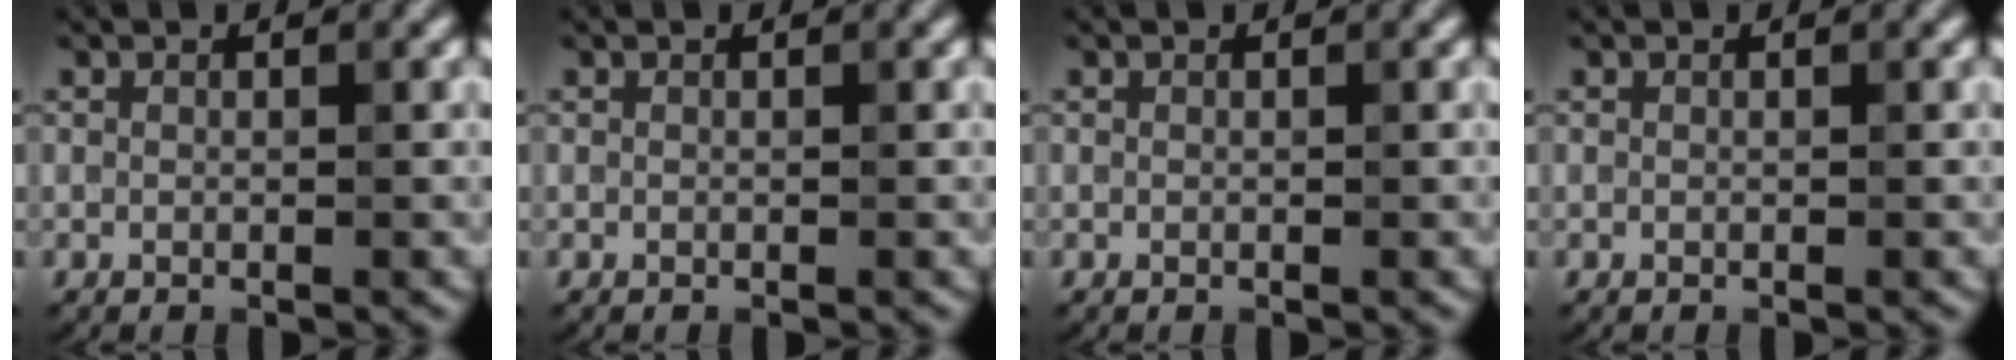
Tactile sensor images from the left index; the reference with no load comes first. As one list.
[{"total": 0.0}, {"total": 0.0}, {"total": 0.0}]